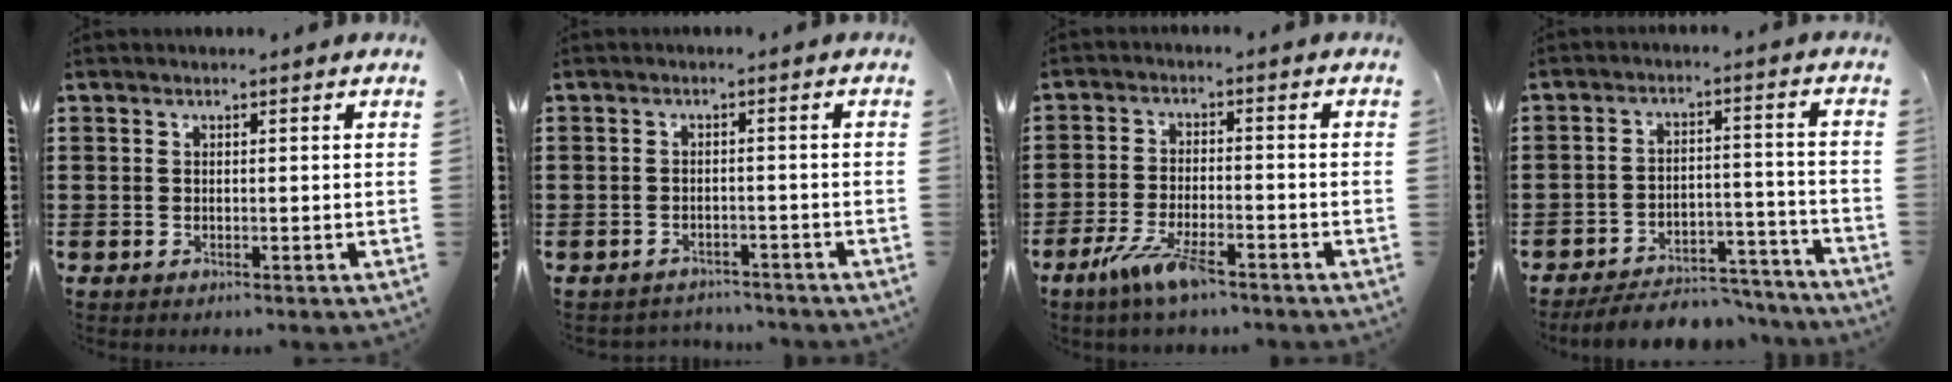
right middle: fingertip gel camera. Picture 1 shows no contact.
{"total": 1.9, "force": [-1.8, 0.3, -0.3], "torque": [-0.002, 0.001, -0.043]}
{"total": 6.7, "force": [-4.3, 1.4, 5.0], "torque": [-0.112, -0.015, -0.079]}
{"total": 5.8, "force": [-5.6, 1.1, 1.2], "torque": [-0.022, 0.013, -0.110]}